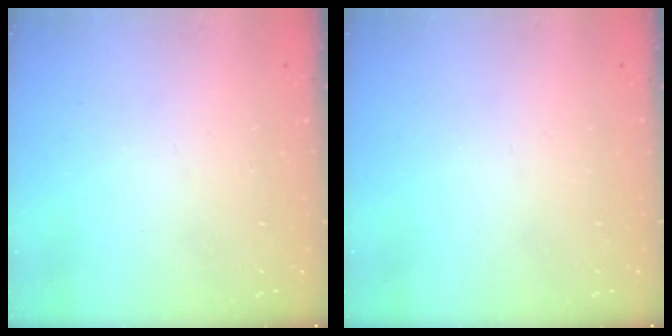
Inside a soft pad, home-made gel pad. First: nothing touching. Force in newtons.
{"total": 0.0}